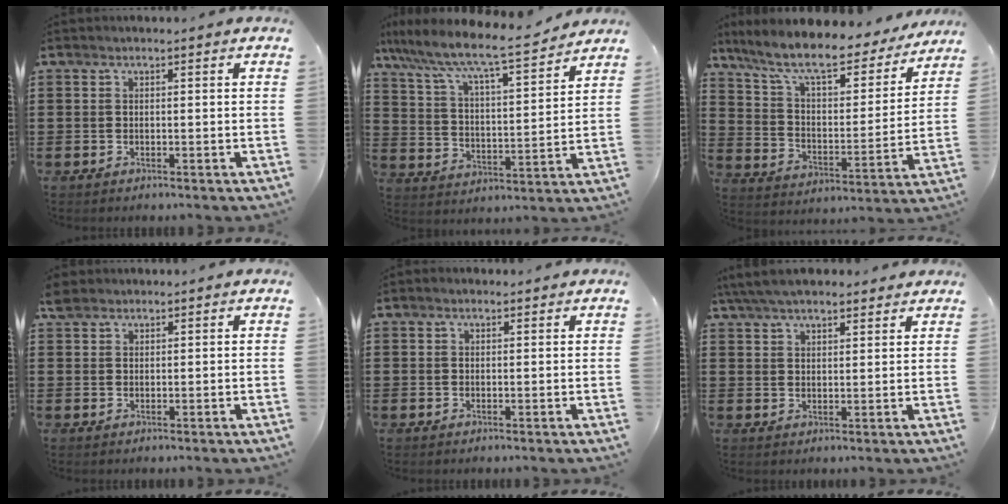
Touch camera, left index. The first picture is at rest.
{"total": 7.3, "force": [6.6, 0.2, 3.2], "torque": [-0.093, -0.050, 0.104]}
{"total": 10.3, "force": [8.7, 1.5, 5.2], "torque": [-0.136, -0.052, 0.149]}
{"total": 2.4, "force": [2.0, 1.2, 0.6], "torque": [-0.019, 0.007, 0.038]}
{"total": 0.8, "force": [0.7, 0.4, 0.3], "torque": [-0.007, 0.002, 0.013]}
{"total": 5.7, "force": [5.1, 1.3, 2.2], "torque": [-0.058, -0.006, 0.096]}